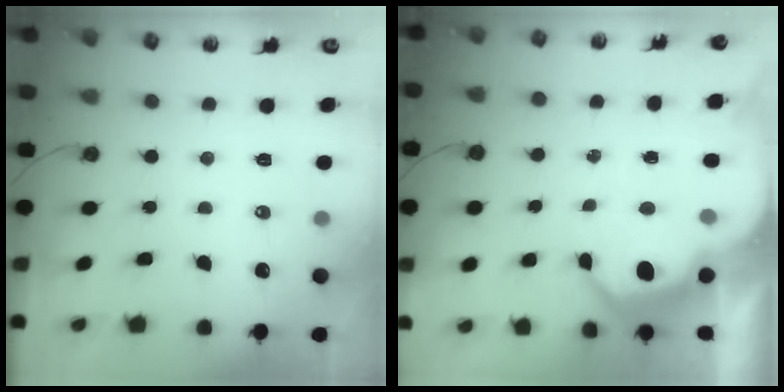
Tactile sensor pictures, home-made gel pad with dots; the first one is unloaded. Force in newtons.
{"total": 5.7, "press": 5.7, "slide": 0.6}